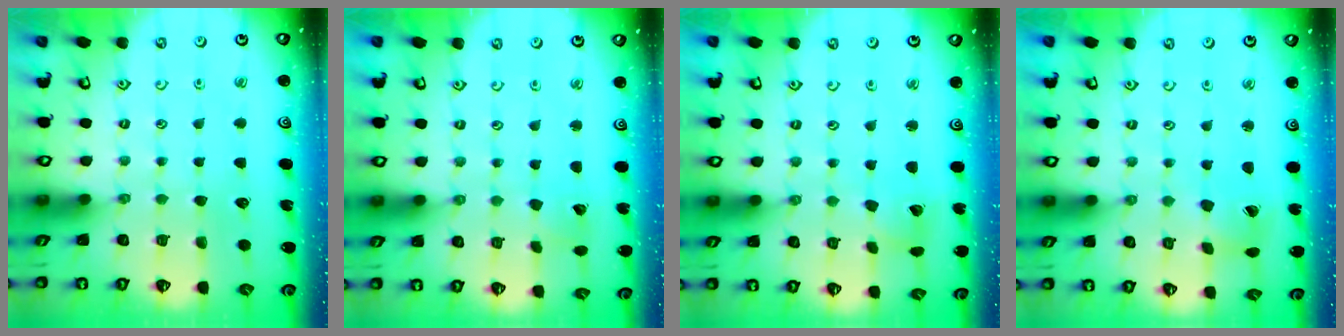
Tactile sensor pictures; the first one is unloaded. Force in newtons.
{"total": 2.8, "press": 2.8, "slide": 0.4}
{"total": 4.4, "press": 4.4, "slide": 0.6}
{"total": 3.0, "press": 2.9, "slide": 0.5}